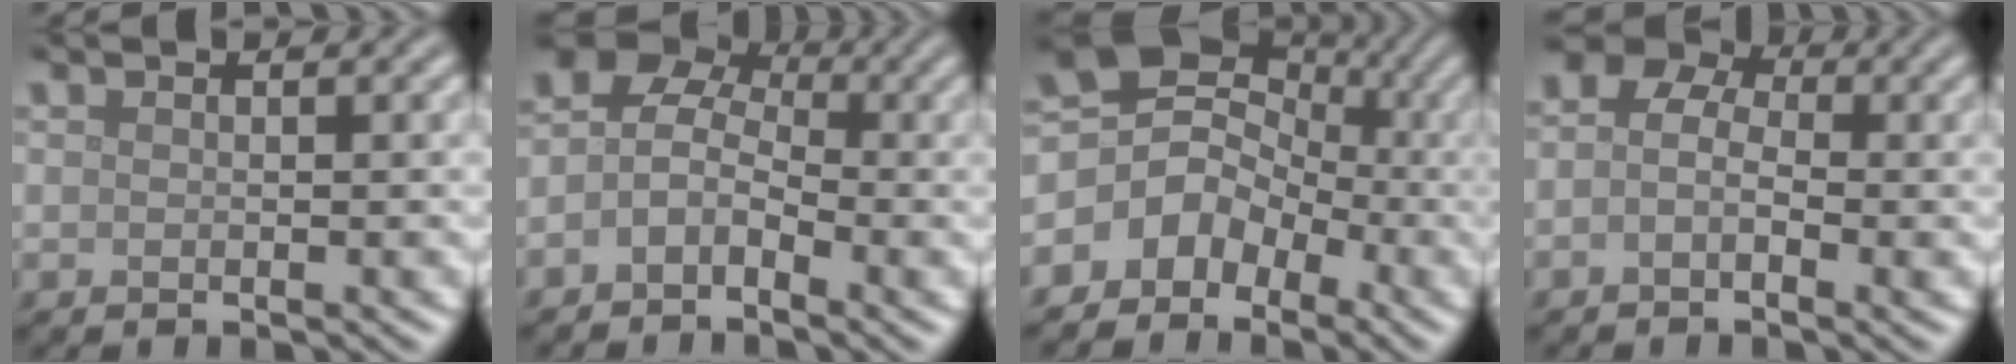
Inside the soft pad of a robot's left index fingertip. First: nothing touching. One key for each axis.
{"total": 3.9, "fx": -0.6, "fy": 2.9, "fz": 2.5, "tx": -0.036, "ty": 0.009, "tz": -0.017}
{"total": 5.7, "fx": -1.9, "fy": 4.7, "fz": 2.5, "tx": -0.030, "ty": 0.014, "tz": -0.055}
{"total": 5.4, "fx": 0.6, "fy": 4.1, "fz": 3.5, "tx": -0.022, "ty": 0.026, "tz": -0.030}